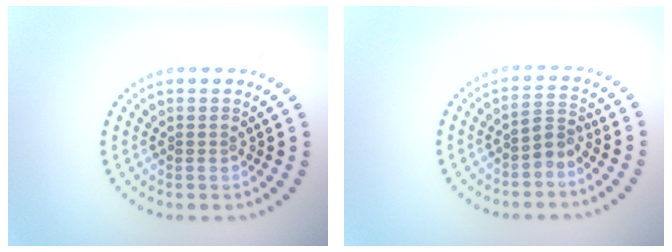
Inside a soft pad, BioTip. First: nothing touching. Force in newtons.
{"total": 1.8, "press": 1.4, "slide": 1.1}